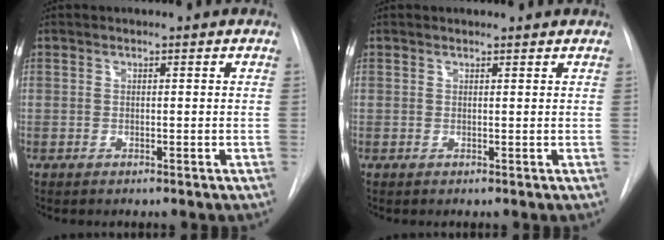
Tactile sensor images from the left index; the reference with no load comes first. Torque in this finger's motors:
{"motor_torque": [-0.26, 0.27, -0.16, -0.01]}